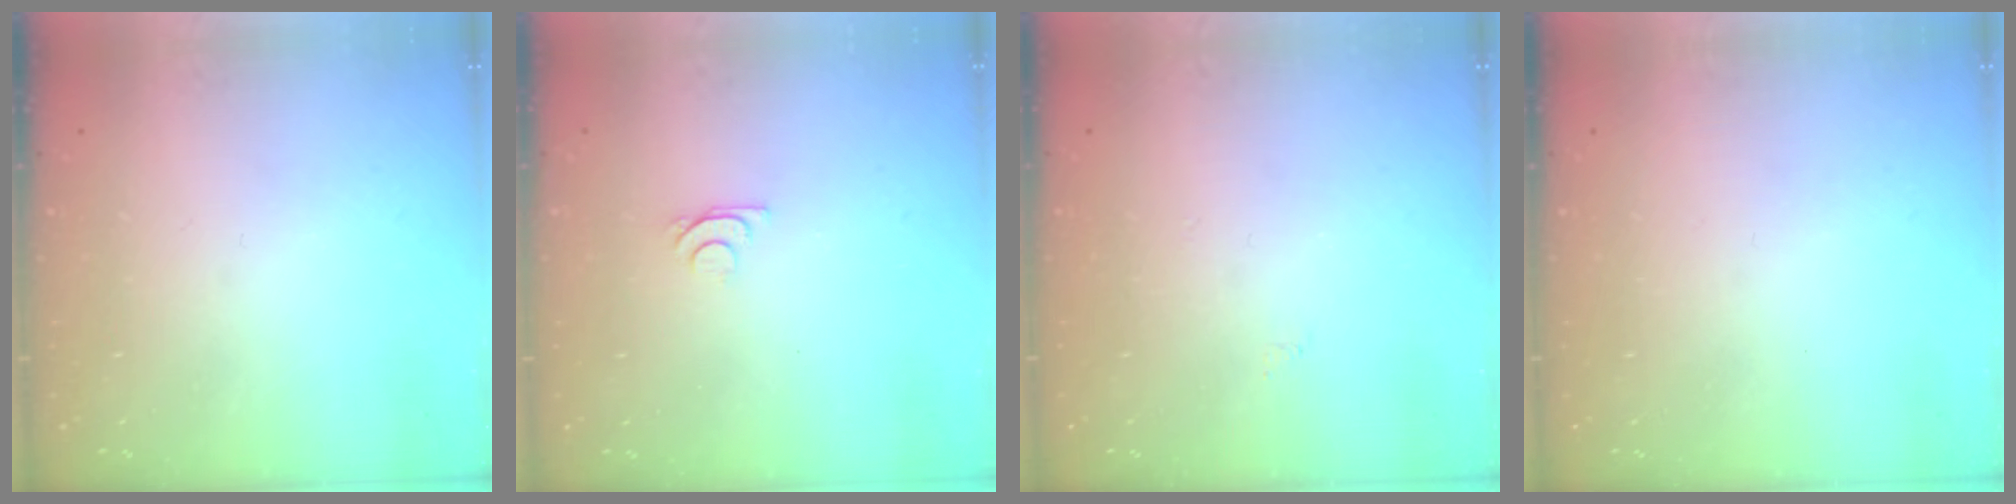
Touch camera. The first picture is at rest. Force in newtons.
{"total": 5.1, "press": 5.0, "slide": 0.9}
{"total": 3.4, "press": 3.3, "slide": 0.5}
{"total": 0.0}